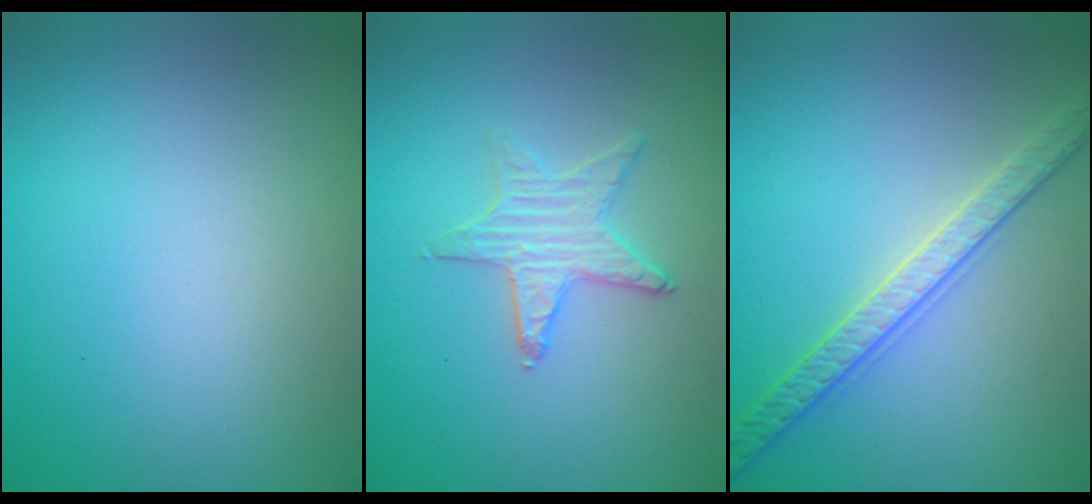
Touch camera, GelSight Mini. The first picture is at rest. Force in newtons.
{"total": 1.6, "press": 1.6, "slide": 0.2}
{"total": 3.3, "press": 3.3, "slide": 0.3}